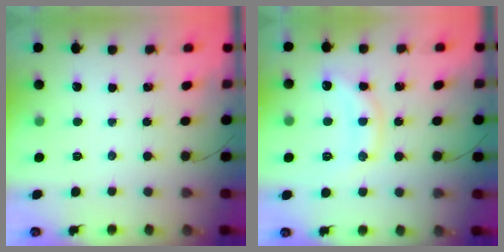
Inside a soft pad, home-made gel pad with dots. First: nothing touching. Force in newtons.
{"total": 12.5, "press": 12.5, "slide": 0.4}